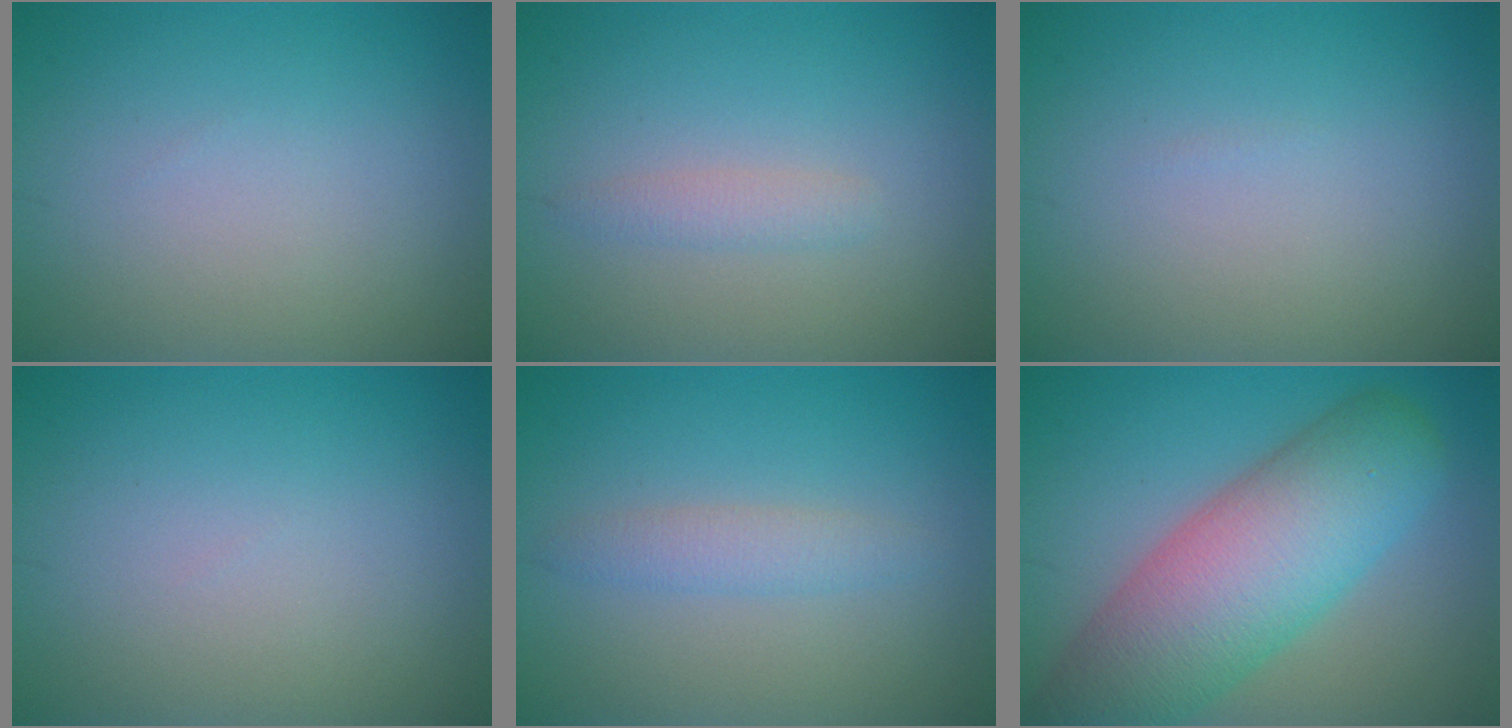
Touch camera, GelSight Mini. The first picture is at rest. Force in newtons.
{"total": 1.4, "press": 1.4, "slide": 0.1}
{"total": 0.0}
{"total": 0.0}
{"total": 1.9, "press": 1.9, "slide": 0.1}
{"total": 10.3, "press": 10.3, "slide": 0.5}